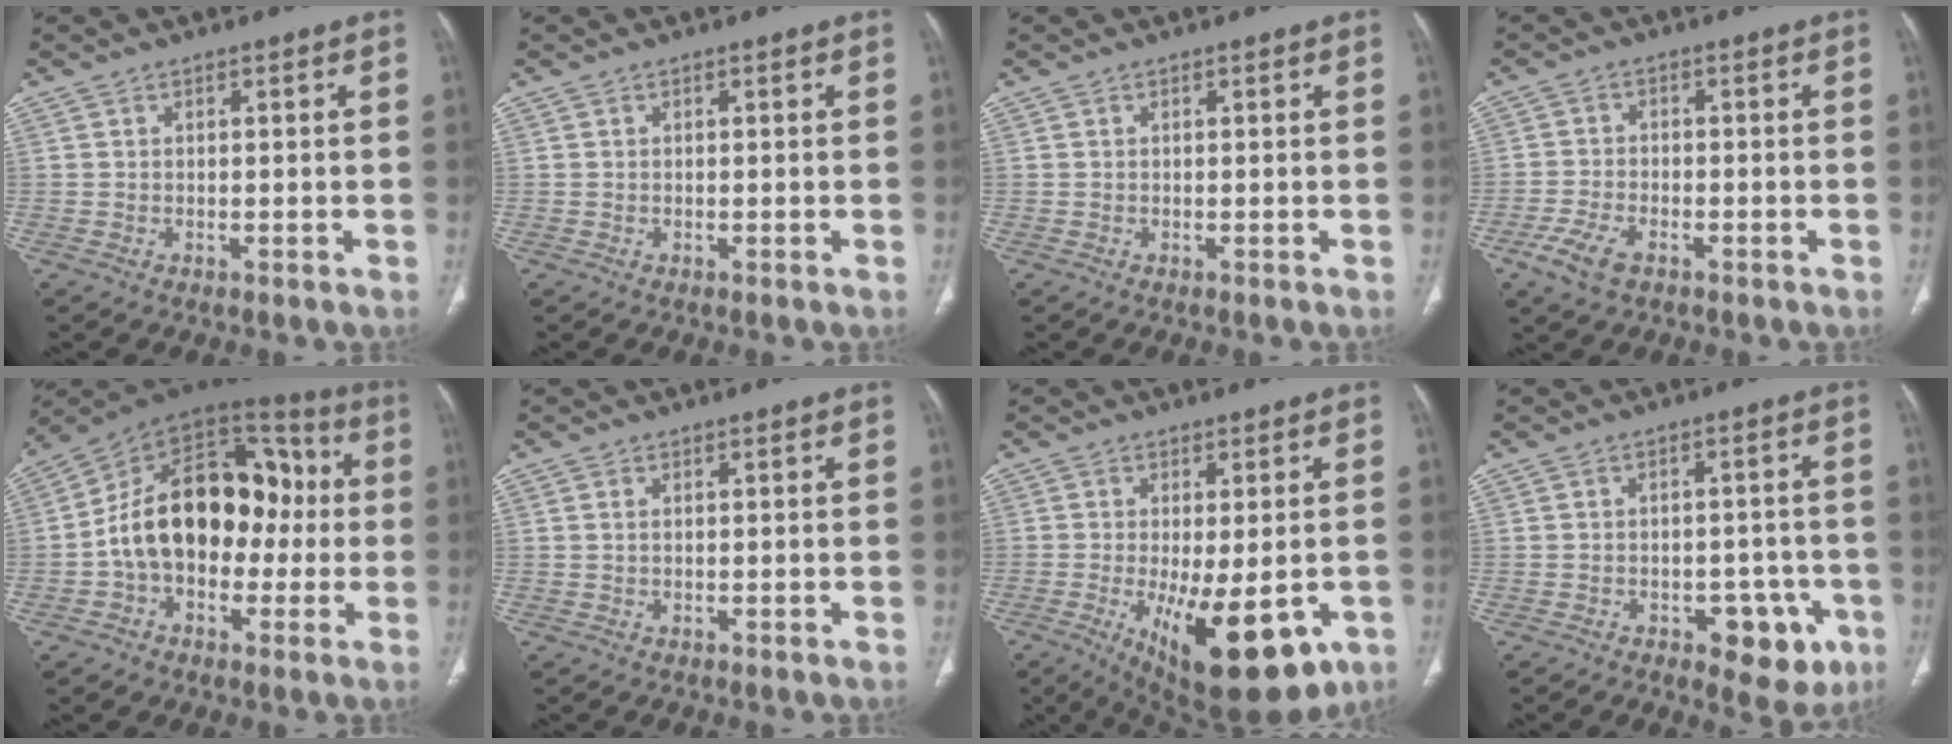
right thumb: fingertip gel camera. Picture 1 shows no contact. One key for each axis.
{"total": 0.0}
{"total": 0.0}
{"total": 5.7, "fx": -3.2, "fy": 2.8, "fz": 3.8, "tx": -0.087, "ty": 0.006, "tz": -0.061}
{"total": 22.2, "fx": -1.0, "fy": 14.8, "fz": 16.5, "tx": -0.237, "ty": 0.058, "tz": -0.019}
{"total": 0.6, "fx": 0.1, "fy": 0.3, "fz": 0.5, "tx": -0.015, "ty": 0.005, "tz": 0.005}
{"total": 17.7, "fx": -6.7, "fy": 7.3, "fz": 14.7, "tx": -0.190, "ty": -0.016, "tz": -0.079}
{"total": 9.6, "fx": -4.3, "fy": 5.4, "fz": 6.7, "tx": -0.046, "ty": 0.020, "tz": -0.046}